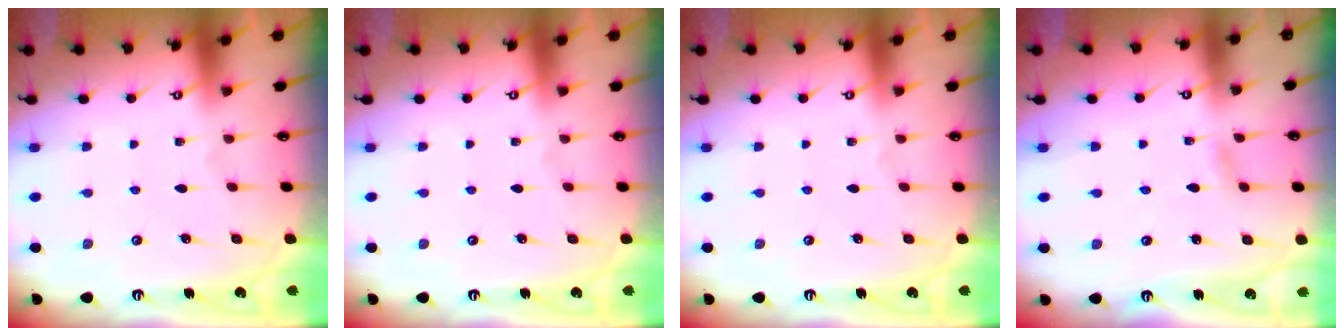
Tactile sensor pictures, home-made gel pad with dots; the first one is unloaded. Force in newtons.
{"total": 0.0}
{"total": 0.0}
{"total": 2.8, "press": 2.8, "slide": 0.4}